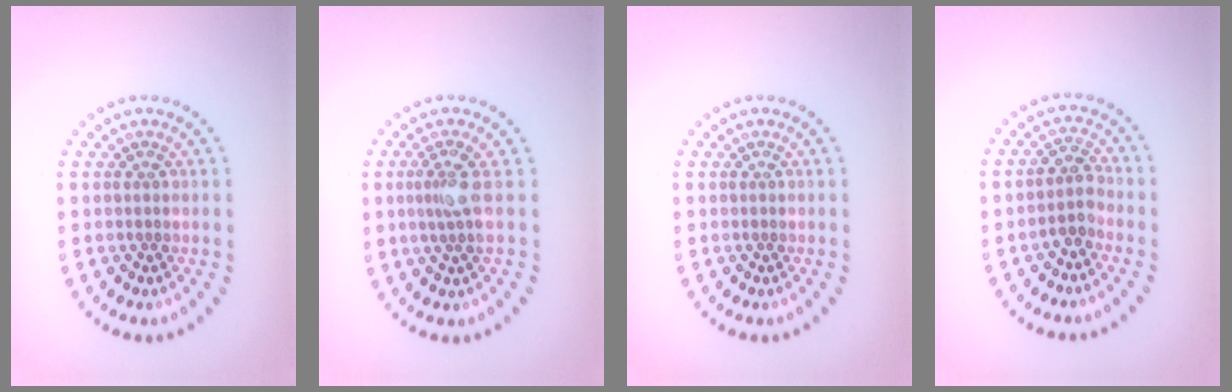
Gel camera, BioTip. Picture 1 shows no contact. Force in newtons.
{"total": 2.1, "press": 1.6, "slide": 1.4}
{"total": 0.0}
{"total": 2.0, "press": 1.7, "slide": 1.0}